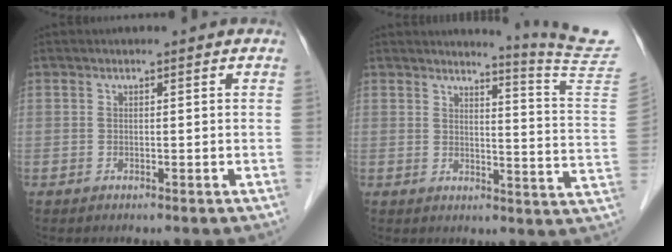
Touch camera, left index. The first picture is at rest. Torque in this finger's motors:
{"motor_torque": [-0.41, -0.15, -0.35, -0.03]}